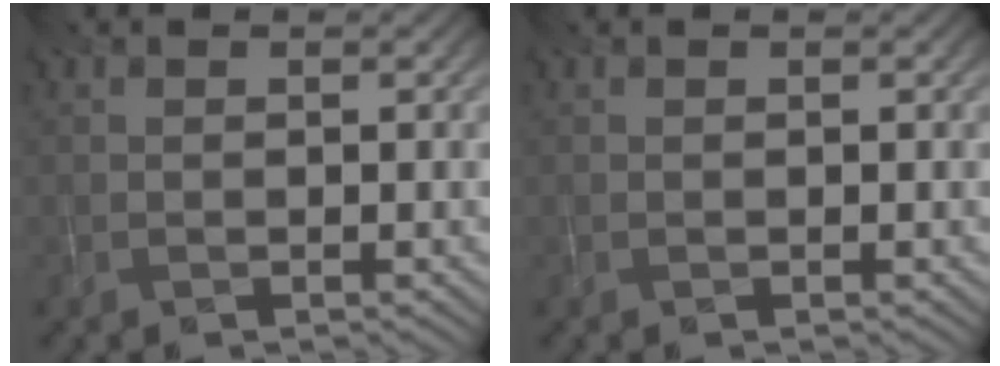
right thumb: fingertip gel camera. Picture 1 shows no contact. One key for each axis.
{"total": 0.0}